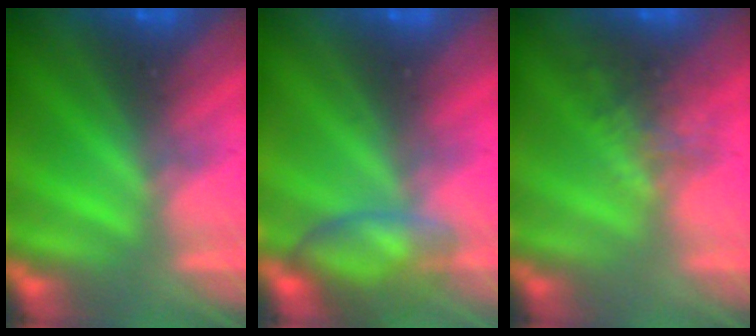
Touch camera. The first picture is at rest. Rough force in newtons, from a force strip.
{"total": 2.8}
{"total": 3.8}